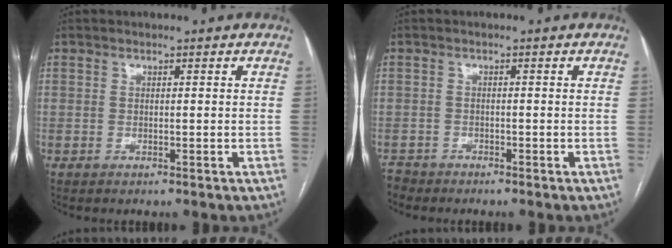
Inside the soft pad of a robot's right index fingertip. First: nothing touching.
{"total": 2.0, "force": [-1.9, 0.5, -0.5], "torque": [0.008, -0.006, -0.037]}